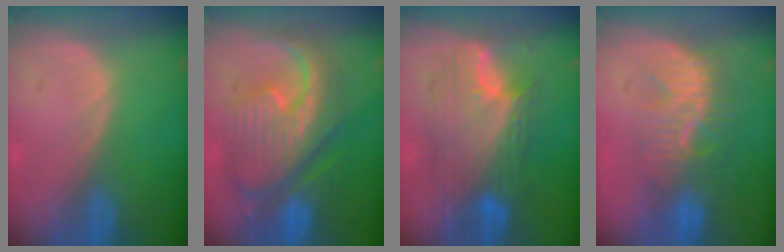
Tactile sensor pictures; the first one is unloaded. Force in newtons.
{"total": 12.2, "press": 12.1, "slide": 1.2}
{"total": 10.0, "press": 10.0, "slide": 0.6}
{"total": 8.3, "press": 7.9, "slide": 2.5}